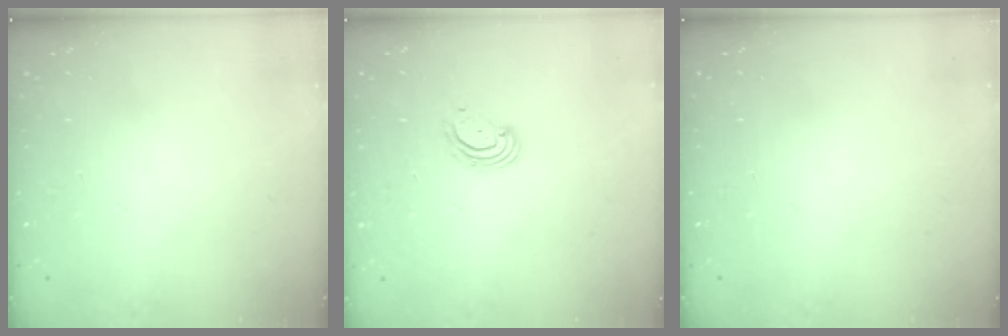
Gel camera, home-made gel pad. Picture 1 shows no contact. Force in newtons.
{"total": 2.9, "press": 2.9, "slide": 0.1}
{"total": 0.0}